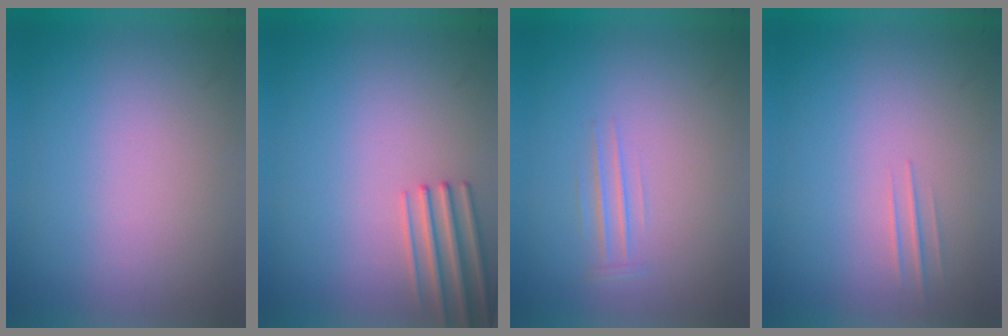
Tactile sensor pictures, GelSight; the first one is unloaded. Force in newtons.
{"total": 2.5}
{"total": 1.1}
{"total": 1.2}